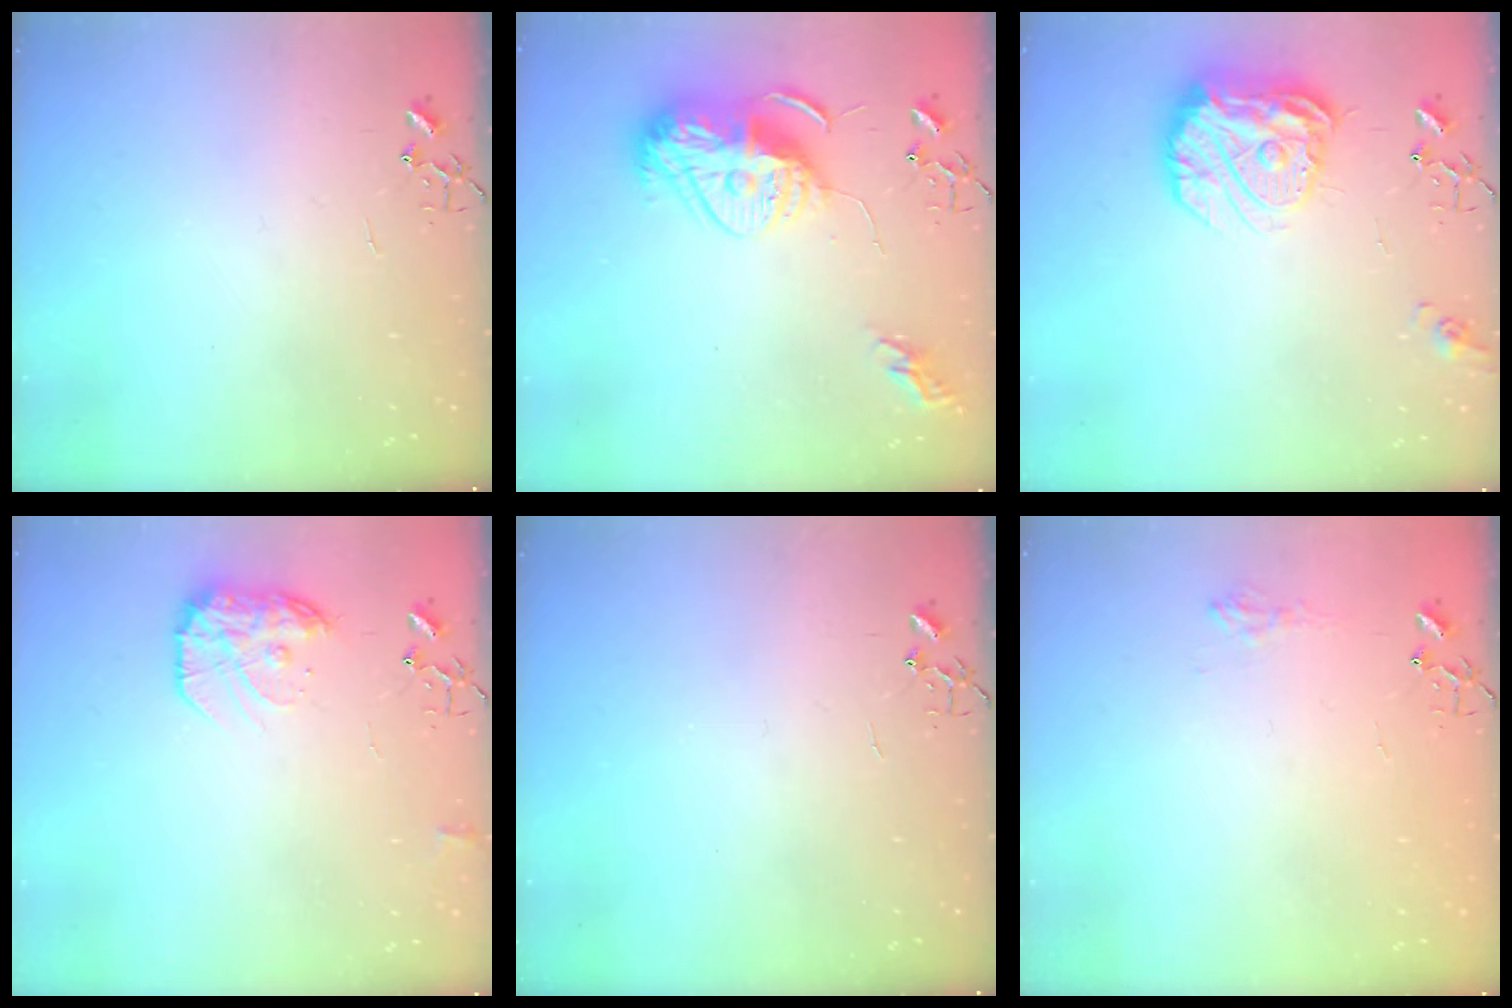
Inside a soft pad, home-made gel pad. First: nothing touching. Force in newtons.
{"total": 15.5, "press": 15.4, "slide": 1.5}
{"total": 16.7, "press": 16.6, "slide": 1.2}
{"total": 13.8, "press": 13.8, "slide": 0.6}
{"total": 0.0}
{"total": 6.9, "press": 6.9, "slide": 0.5}